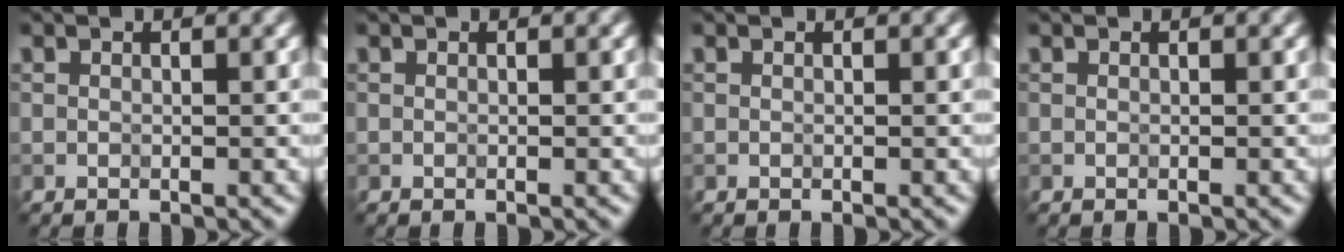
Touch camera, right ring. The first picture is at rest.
{"total": 0.0}
{"total": 0.0}
{"total": 0.0}